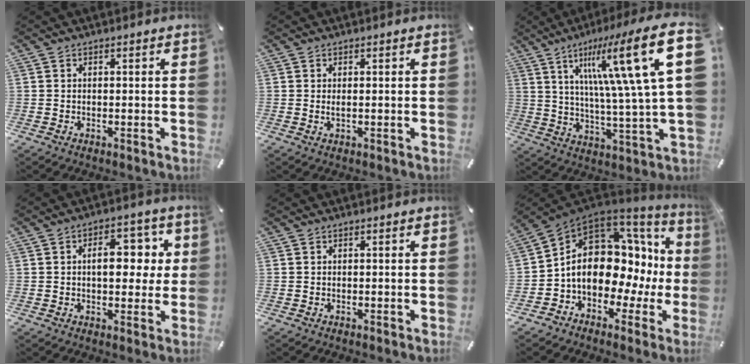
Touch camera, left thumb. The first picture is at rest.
{"total": 1.4, "force": [0.1, 0.3, 1.3], "torque": [-0.025, -0.002, 0.002]}
{"total": 26.0, "force": [8.3, 5.5, 24.1], "torque": [-0.373, -0.033, 0.117]}
{"total": 10.7, "force": [2.0, 6.4, 8.3], "torque": [-0.102, -0.005, 0.026]}
{"total": 0.0}
{"total": 16.3, "force": [0.3, 11.7, 11.3], "torque": [-0.196, -0.022, 0.005]}